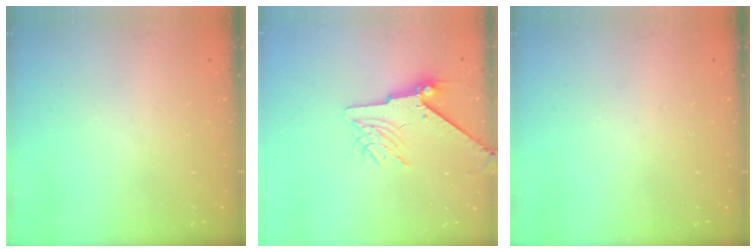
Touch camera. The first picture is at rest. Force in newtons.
{"total": 7.3, "press": 7.2, "slide": 1.1}
{"total": 0.0}